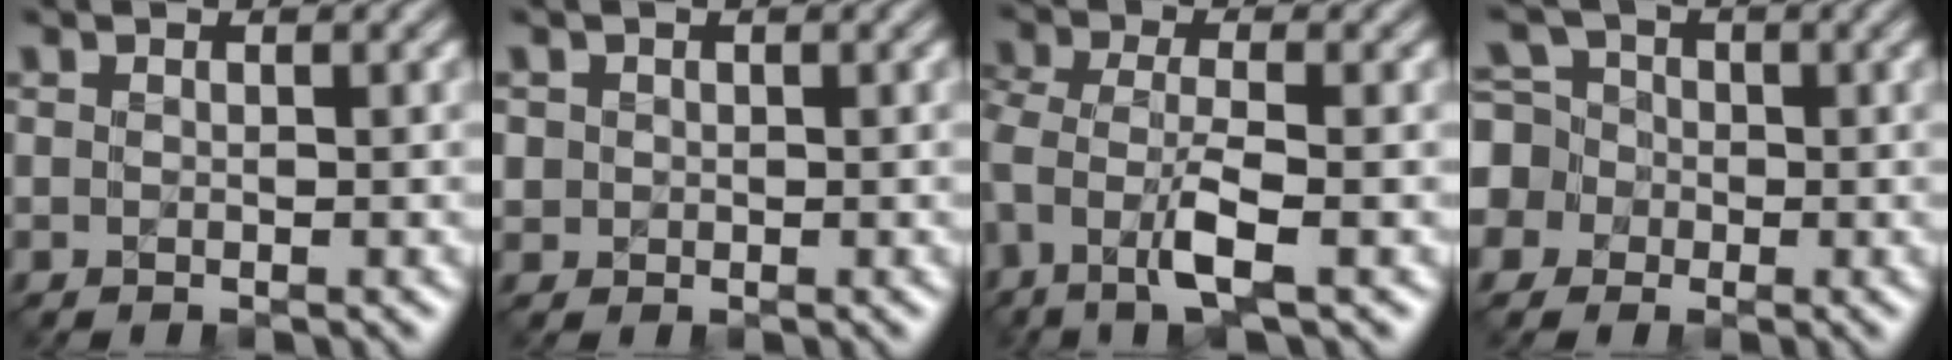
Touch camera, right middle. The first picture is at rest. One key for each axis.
{"total": 1.0, "fx": -0.1, "fy": 0.1, "fz": -1.0, "tx": 0.001, "ty": -0.001, "tz": 0.002}
{"total": 3.0, "fx": -1.6, "fy": 0.8, "fz": 2.4, "tx": -0.086, "ty": 0.000, "tz": -0.032}
{"total": 4.0, "fx": -1.2, "fy": 3.8, "fz": 0.0, "tx": -0.030, "ty": 0.029, "tz": -0.046}